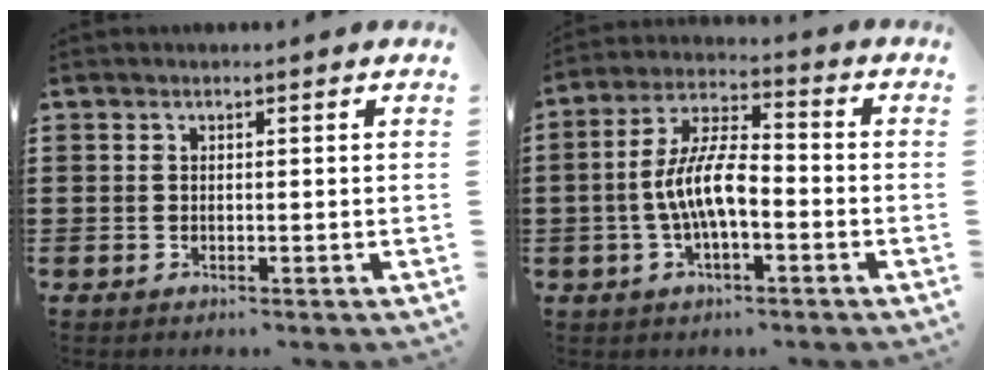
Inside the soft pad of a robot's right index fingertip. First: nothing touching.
{"total": 8.6, "force": [-2.0, 3.1, 7.8], "torque": [-0.168, -0.002, -0.042]}